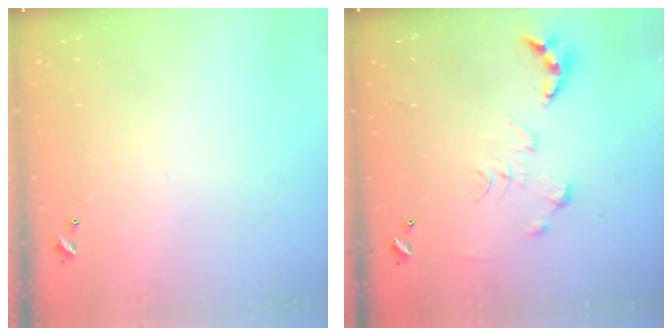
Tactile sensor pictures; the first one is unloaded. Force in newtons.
{"total": 0.0}